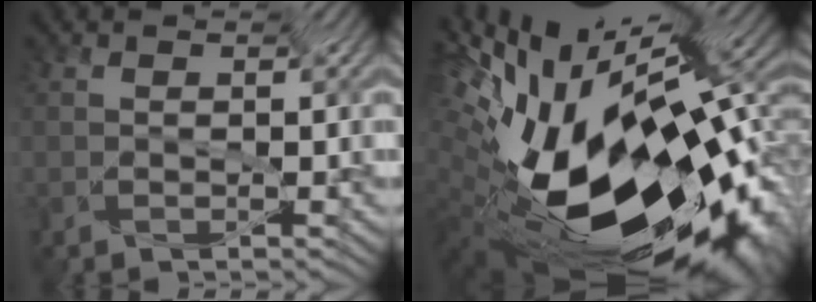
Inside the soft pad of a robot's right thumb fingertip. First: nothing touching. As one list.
[{"total": 16.8, "force": [-5.1, 7.5, 14.1], "torque": [-0.233, -0.032, -0.081]}]